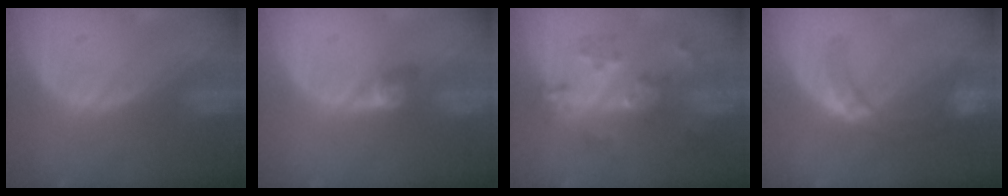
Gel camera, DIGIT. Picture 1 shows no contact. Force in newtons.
{"total": 2.9, "press": 2.4, "slide": 1.5}
{"total": 6.7, "press": 6.7, "slide": 0.6}
{"total": 7.3, "press": 6.5, "slide": 3.3}